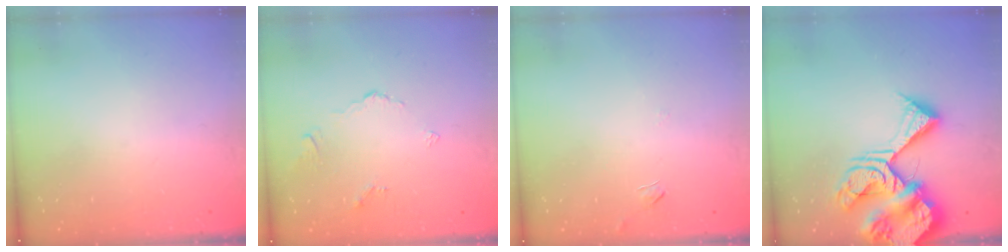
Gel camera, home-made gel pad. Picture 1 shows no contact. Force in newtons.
{"total": 2.4, "press": 2.4, "slide": 0.5}
{"total": 3.3, "press": 3.3, "slide": 0.4}
{"total": 19.2, "press": 19.1, "slide": 2.4}